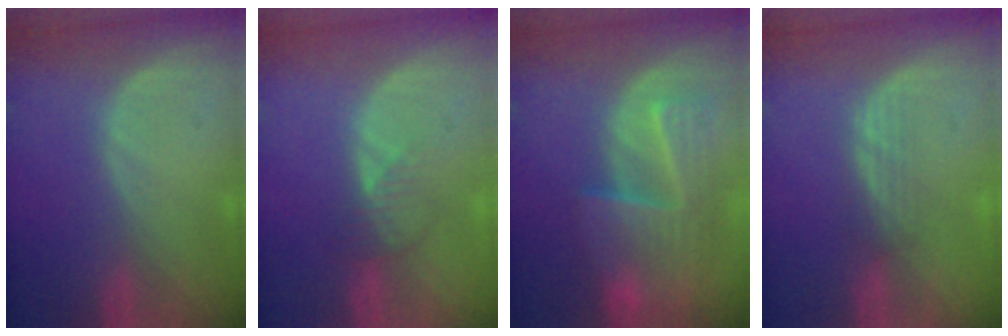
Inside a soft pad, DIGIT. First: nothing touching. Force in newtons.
{"total": 2.7, "press": 2.7, "slide": 0.3}
{"total": 8.9, "press": 8.1, "slide": 3.7}
{"total": 2.1, "press": 2.1, "slide": 0.2}